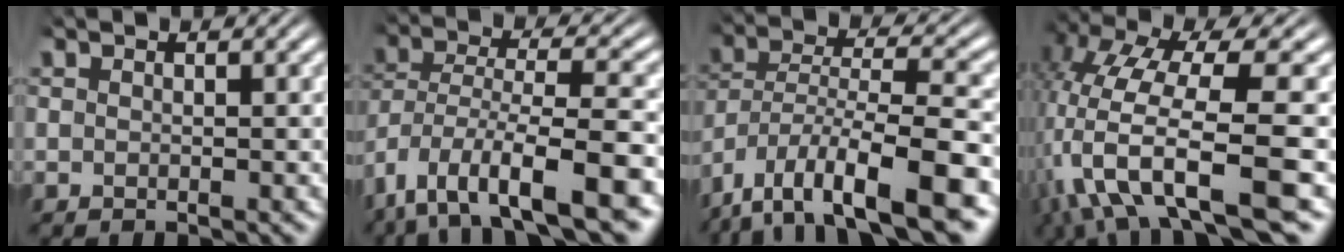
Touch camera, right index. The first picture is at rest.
{"total": 7.4, "force": [-3.9, 3.0, 5.5], "torque": [-0.112, -0.031, -0.042]}
{"total": 9.0, "force": [-4.6, 4.0, 6.6], "torque": [-0.119, -0.022, -0.057]}
{"total": 11.5, "force": [-4.5, 5.9, 8.8], "torque": [-0.189, -0.042, -0.057]}